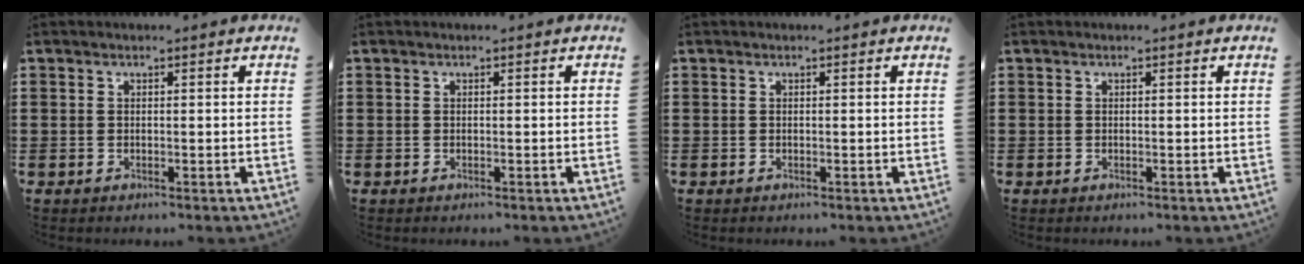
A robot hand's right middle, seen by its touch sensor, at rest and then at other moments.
{"total": 0.0}
{"total": 0.0}
{"total": 0.0}